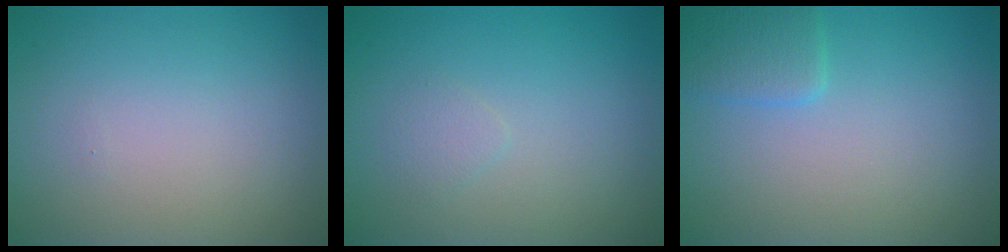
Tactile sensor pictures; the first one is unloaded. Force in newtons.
{"total": 0.9, "press": 0.9, "slide": 0.0}
{"total": 2.1, "press": 2.1, "slide": 0.1}